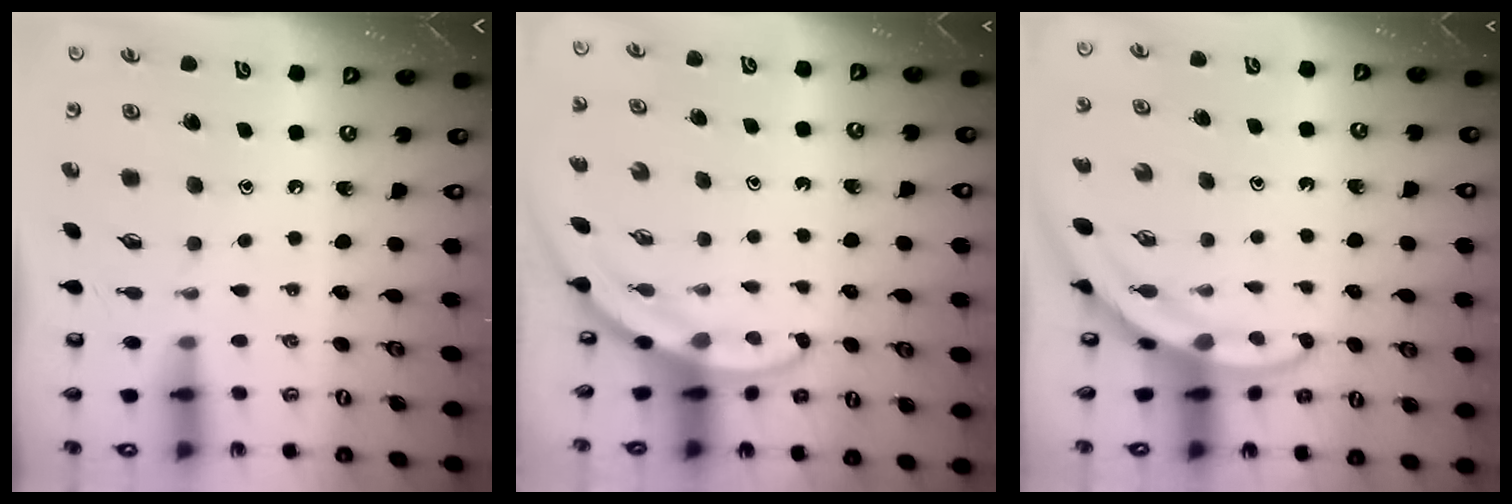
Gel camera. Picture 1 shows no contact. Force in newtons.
{"total": 3.5, "press": 3.5, "slide": 0.1}
{"total": 3.7, "press": 3.7, "slide": 0.4}